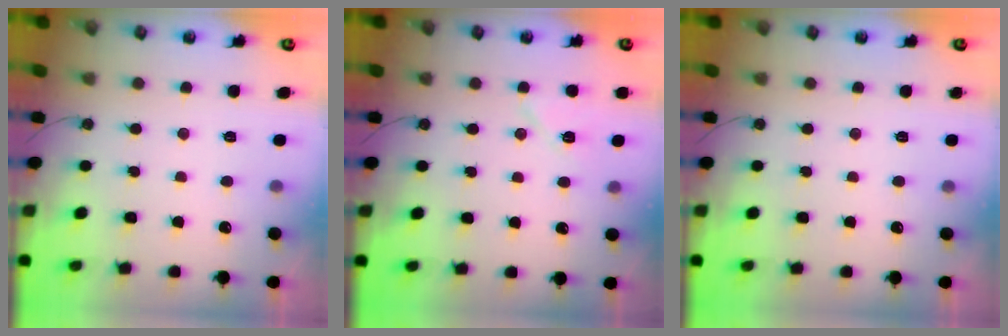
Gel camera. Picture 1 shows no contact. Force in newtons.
{"total": 6.4, "press": 6.3, "slide": 1.0}
{"total": 0.0}